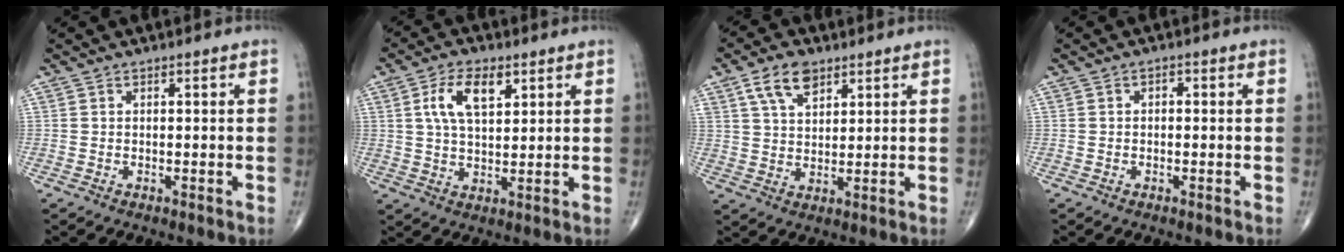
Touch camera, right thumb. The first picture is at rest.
{"total": 8.5, "force": [3.3, 4.3, 6.6], "torque": [-0.112, -0.005, 0.060]}
{"total": 7.6, "force": [4.2, 4.2, 4.7], "torque": [-0.073, -0.013, 0.078]}
{"total": 1.0, "force": [-0.1, 0.7, 0.7], "torque": [-0.005, 0.005, -0.005]}